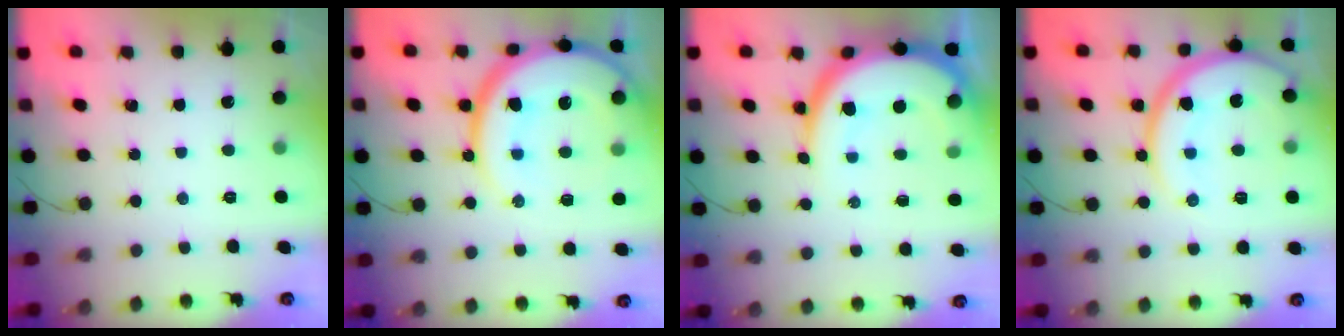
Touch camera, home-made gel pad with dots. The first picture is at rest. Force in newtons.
{"total": 23.5, "press": 23.3, "slide": 3.2}
{"total": 16.6, "press": 16.5, "slide": 1.5}
{"total": 14.8, "press": 14.7, "slide": 1.2}